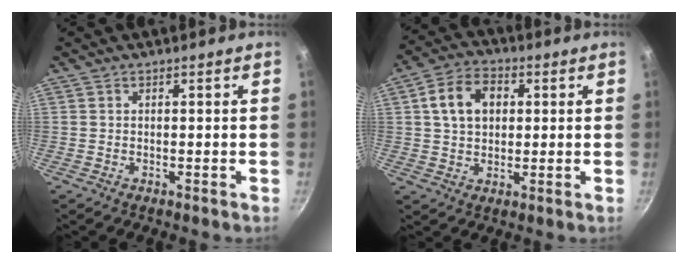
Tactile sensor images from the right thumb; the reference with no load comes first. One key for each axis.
{"total": 9.5, "fx": 2.1, "fy": 7.0, "fz": 6.1, "tx": -0.087, "ty": 0.013, "tz": 0.028}